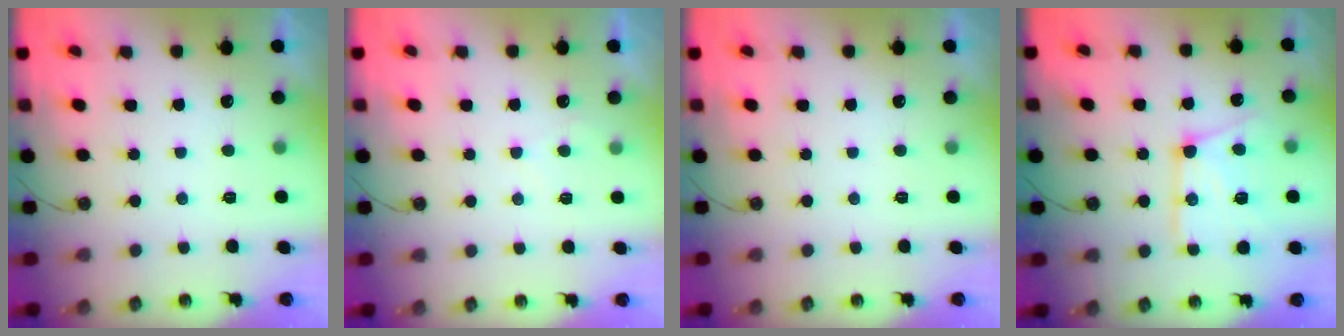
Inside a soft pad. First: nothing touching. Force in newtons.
{"total": 3.8, "press": 3.7, "slide": 0.4}
{"total": 0.0}
{"total": 15.9, "press": 15.8, "slide": 1.7}